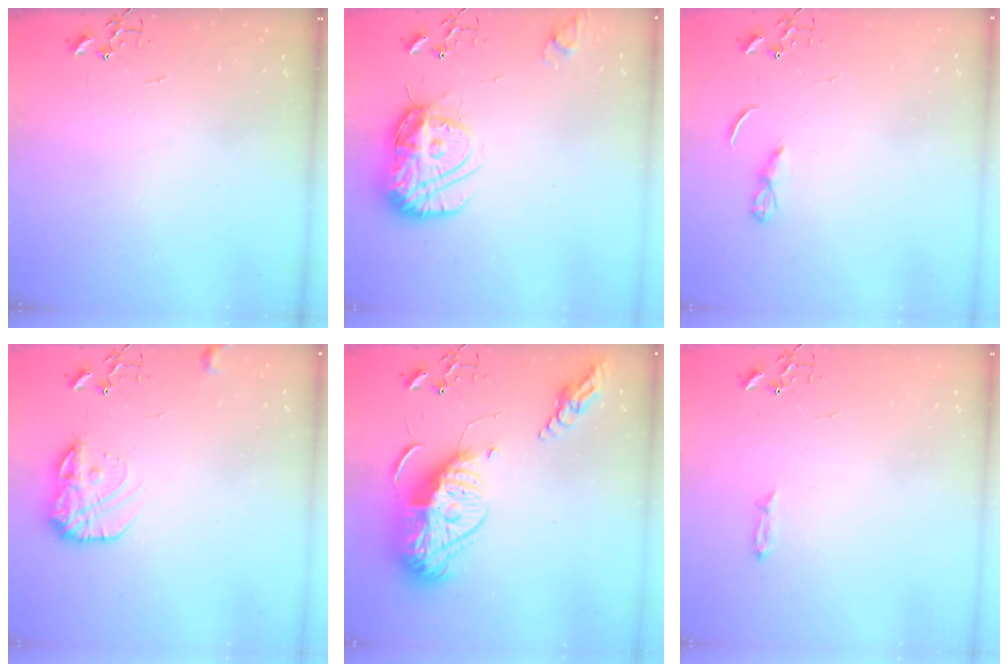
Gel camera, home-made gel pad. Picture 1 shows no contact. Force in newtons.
{"total": 16.3, "press": 16.3, "slide": 1.6}
{"total": 3.3, "press": 3.3, "slide": 0.4}
{"total": 13.0, "press": 13.0, "slide": 0.5}
{"total": 20.4, "press": 20.4, "slide": 1.7}
{"total": 3.4, "press": 3.4, "slide": 0.4}